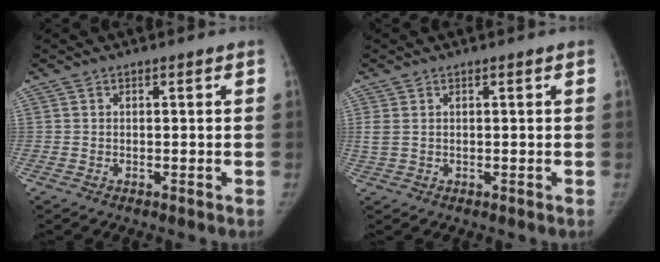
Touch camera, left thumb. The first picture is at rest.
{"total": 2.0, "force": [0.4, 1.3, 1.4], "torque": [-0.052, 0.006, 0.012]}